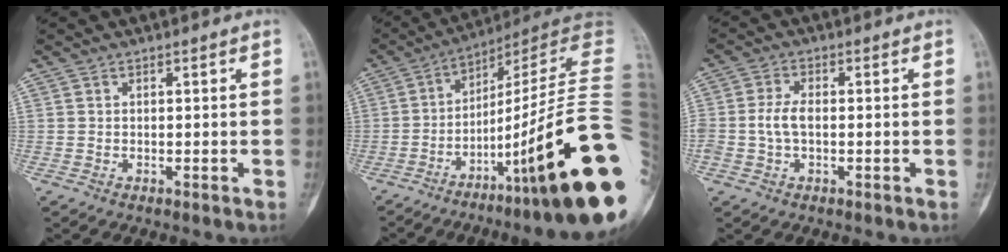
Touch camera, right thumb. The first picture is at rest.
{"total": 28.8, "force": [-6.8, 3.9, 27.7], "torque": [-0.330, 0.031, -0.105]}
{"total": 4.2, "force": [-0.5, 2.3, 3.4], "torque": [-0.078, 0.010, -0.011]}